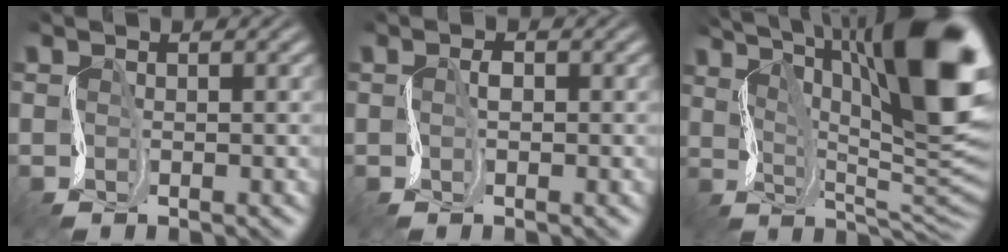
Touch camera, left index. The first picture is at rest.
{"total": 1.0, "force": [0.0, 0.5, 0.9], "torque": [-0.017, 0.004, -0.001]}
{"total": 16.3, "force": [6.6, 5.2, 14.0], "torque": [-0.223, 0.009, 0.114]}